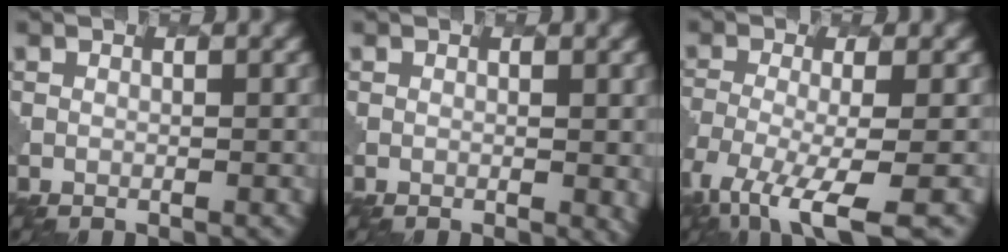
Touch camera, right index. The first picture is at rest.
{"total": 1.6, "force": [0.0, 0.6, 1.5], "torque": [-0.021, -0.008, 0.005]}
{"total": 8.2, "force": [-5.3, 2.3, 5.8], "torque": [-0.110, -0.022, -0.095]}